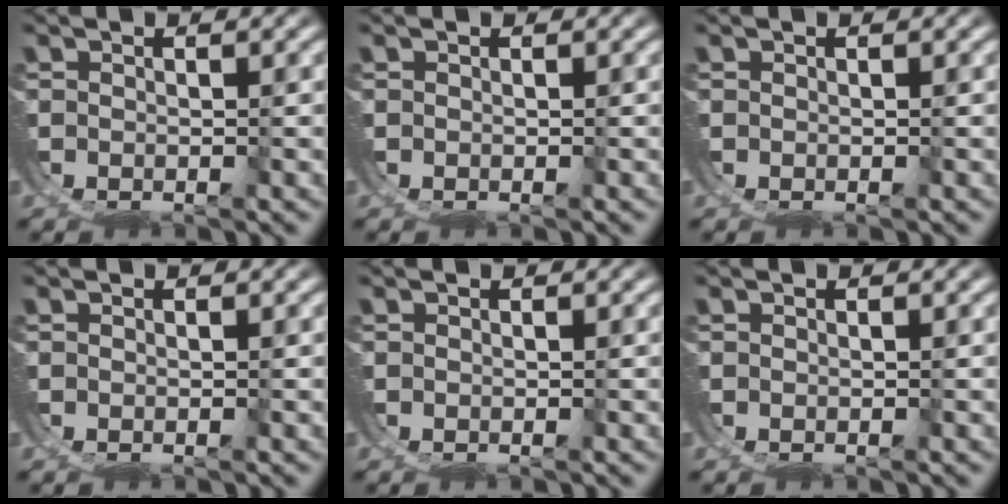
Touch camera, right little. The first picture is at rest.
{"total": 0.0}
{"total": 0.0}
{"total": 0.0}
{"total": 0.0}
{"total": 0.0}